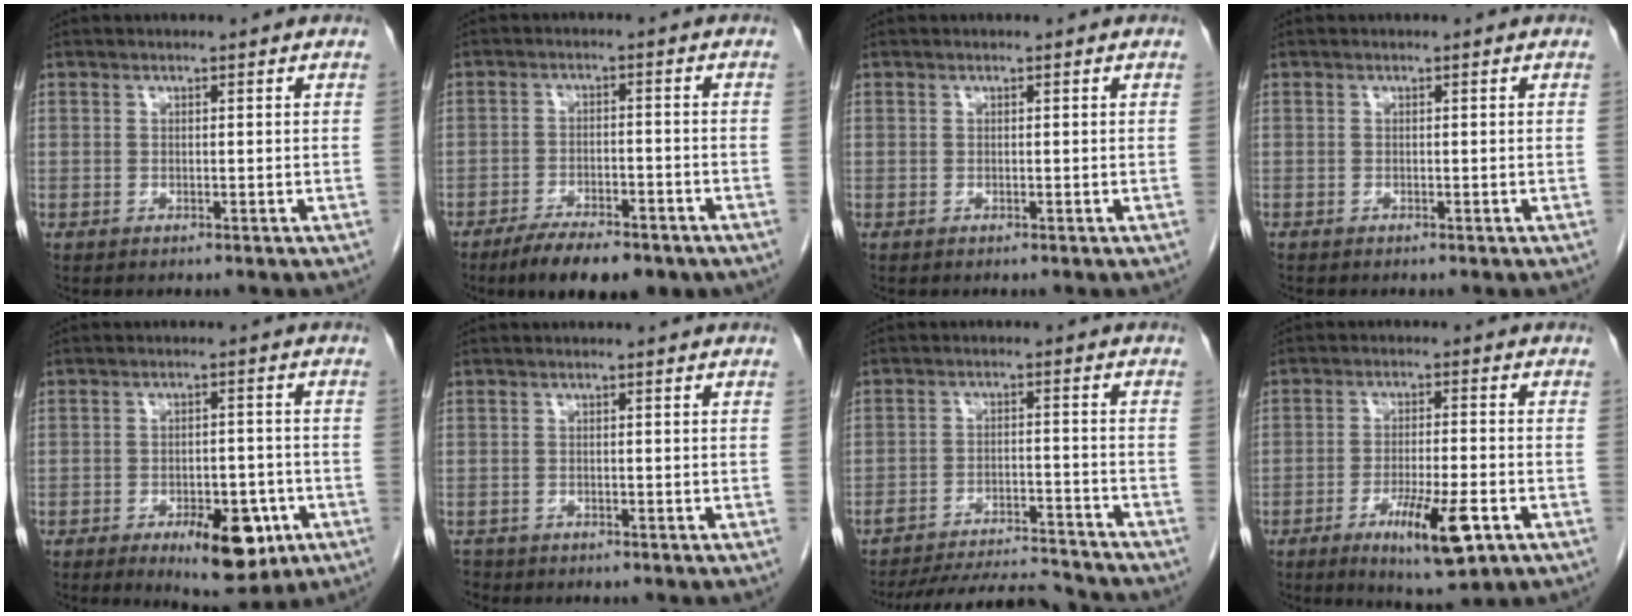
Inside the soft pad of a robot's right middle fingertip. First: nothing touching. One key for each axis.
{"total": 9.8, "fx": -7.1, "fy": 3.2, "fz": 5.9, "tx": -0.085, "ty": -0.007, "tz": -0.108}
{"total": 0.0}
{"total": 0.0}
{"total": 9.8, "fx": -4.7, "fy": 3.9, "fz": 7.7, "tx": -0.101, "ty": -0.004, "tz": -0.057}
{"total": 1.6, "fx": -1.4, "fy": 0.8, "fz": 0.0, "tx": -0.006, "ty": -0.003, "tz": -0.025}
{"total": 13.8, "fx": -13.4, "fy": 1.0, "fz": 3.3, "tx": -0.051, "ty": 0.003, "tz": -0.195}
{"total": 9.4, "fx": -4.3, "fy": 1.3, "fz": 8.2, "tx": -0.137, "ty": -0.018, "tz": -0.064}